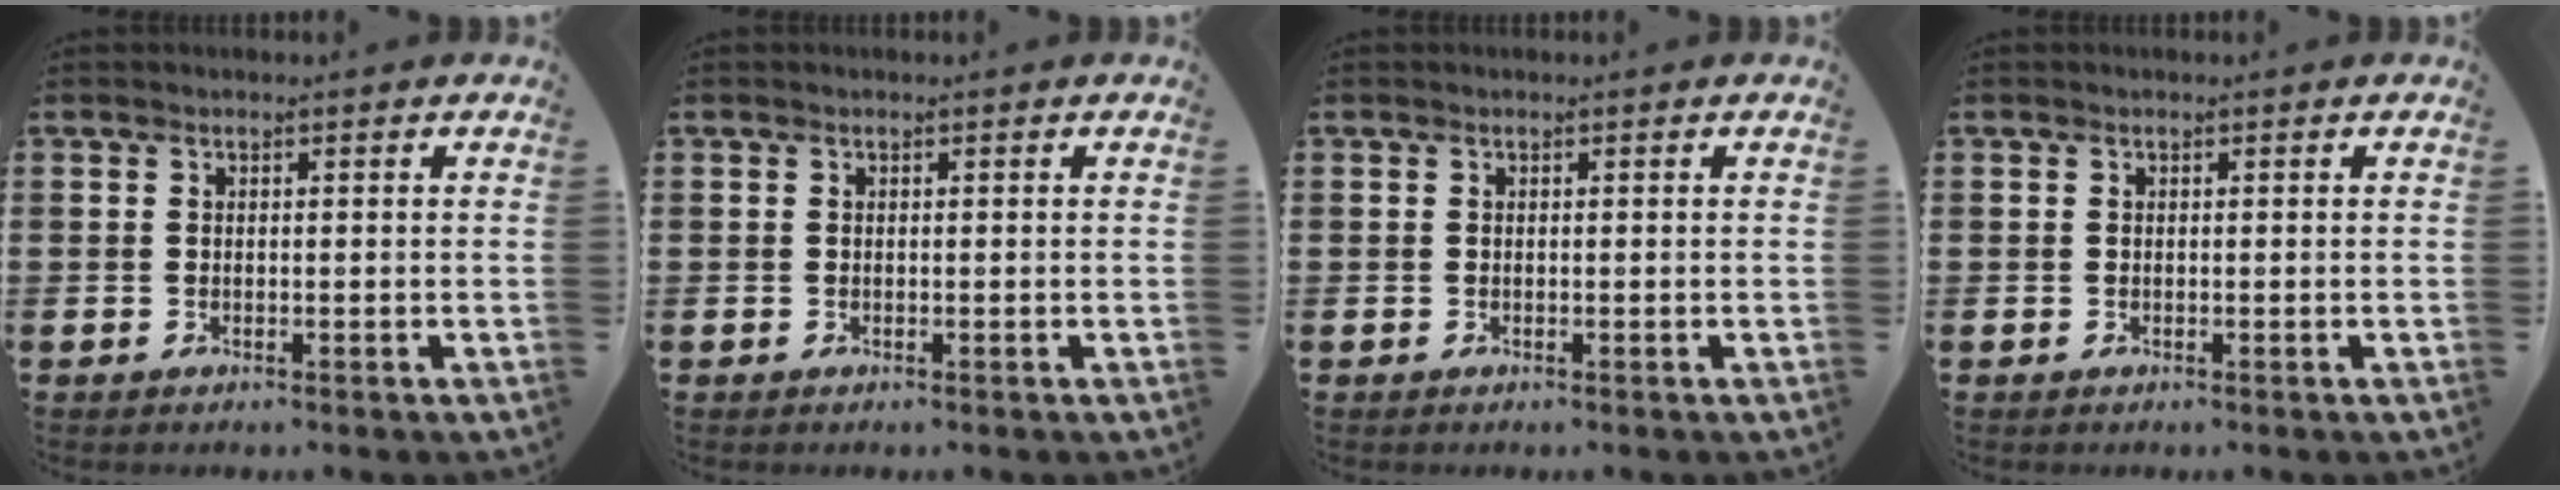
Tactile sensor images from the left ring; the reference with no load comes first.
{"total": 0.0}
{"total": 0.0}
{"total": 0.0}